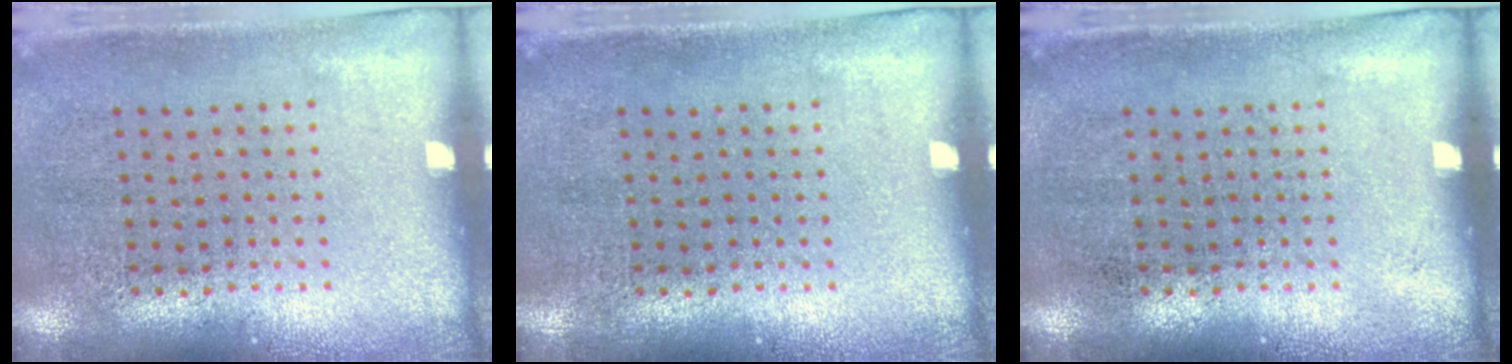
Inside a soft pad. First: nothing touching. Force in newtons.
{"total": 0.0}
{"total": 0.0}